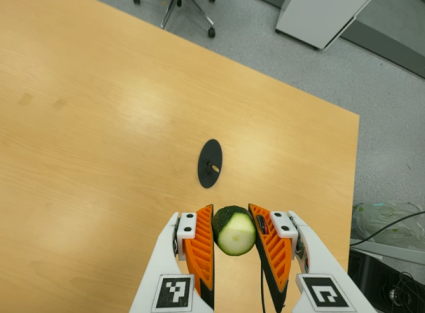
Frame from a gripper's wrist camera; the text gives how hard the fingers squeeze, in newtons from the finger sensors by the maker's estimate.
{"total": 9.6, "left": 9.0, "right": 10.2}